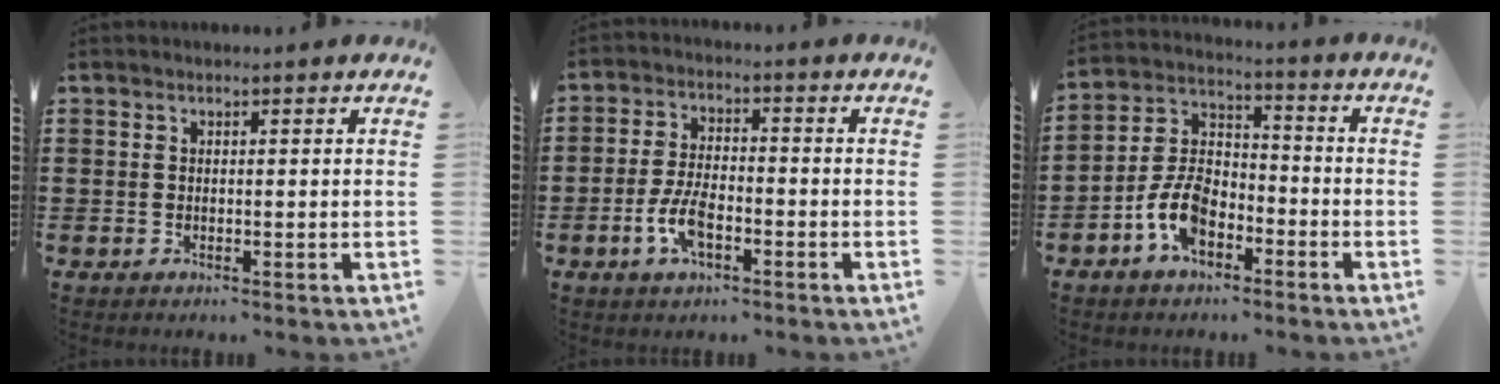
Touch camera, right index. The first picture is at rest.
{"total": 5.8, "force": [-2.3, 2.7, 4.7], "torque": [-0.113, -0.005, -0.047]}
{"total": 8.4, "force": [-4.0, 4.6, 5.7], "torque": [-0.145, 0.003, -0.080]}